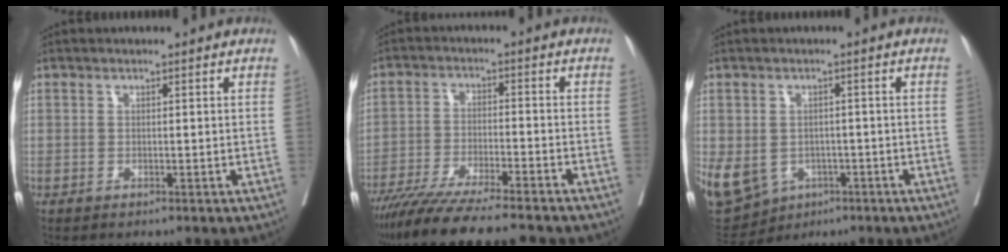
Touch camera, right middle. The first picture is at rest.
{"total": 15.6, "force": [-13.3, 0.8, 8.1], "torque": [-0.134, -0.037, -0.213]}
{"total": 19.3, "force": [-6.9, 16.1, 8.2], "torque": [-0.257, -0.005, -0.084]}